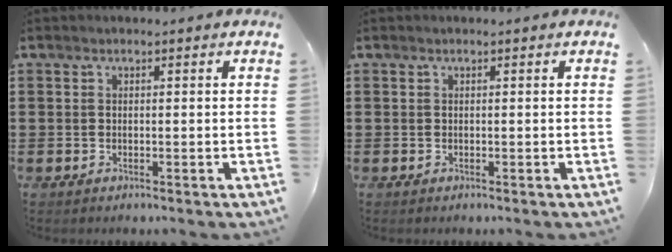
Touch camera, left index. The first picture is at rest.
{"total": 0.0}